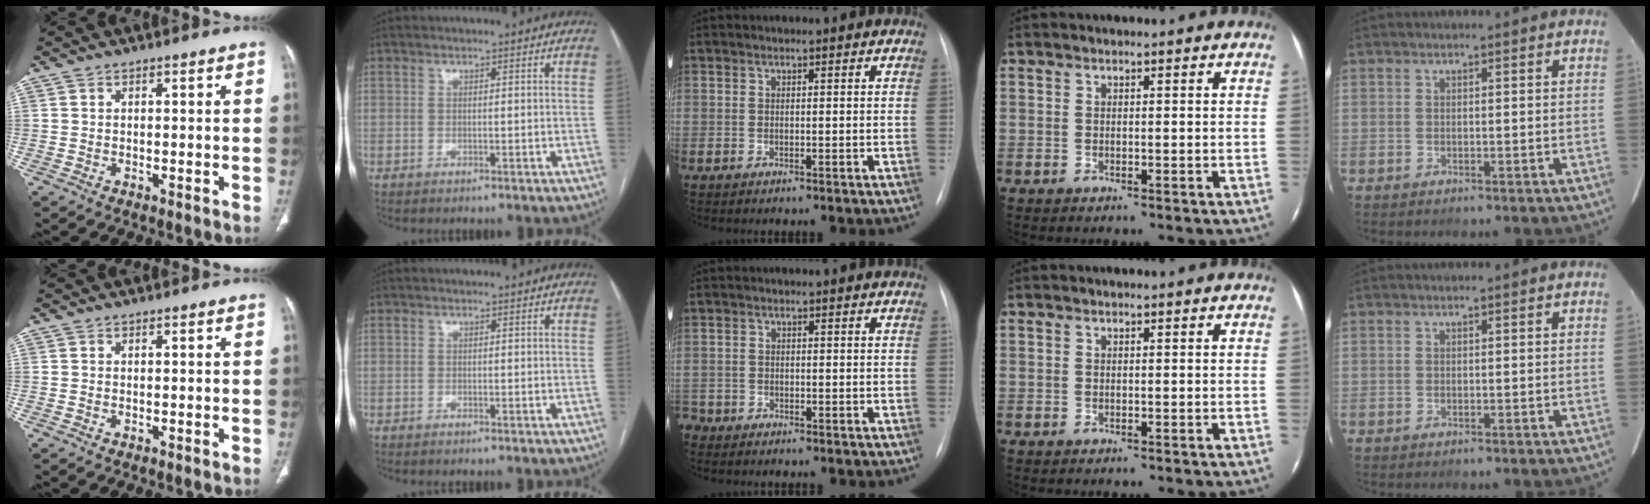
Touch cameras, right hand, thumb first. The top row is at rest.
{"middle": {"total": 1.9, "force": [-1.6, 1.0, -0.2], "torque": [0.006, 0.002, -0.031]}}